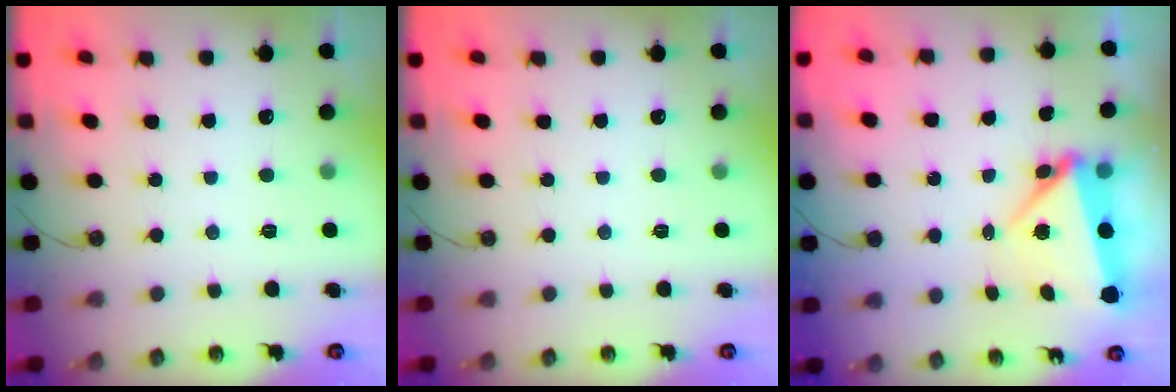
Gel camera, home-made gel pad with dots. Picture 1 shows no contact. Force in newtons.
{"total": 0.0}
{"total": 6.9, "press": 6.6, "slide": 1.9}